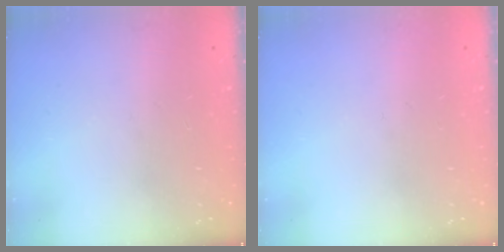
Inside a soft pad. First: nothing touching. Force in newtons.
{"total": 0.0}